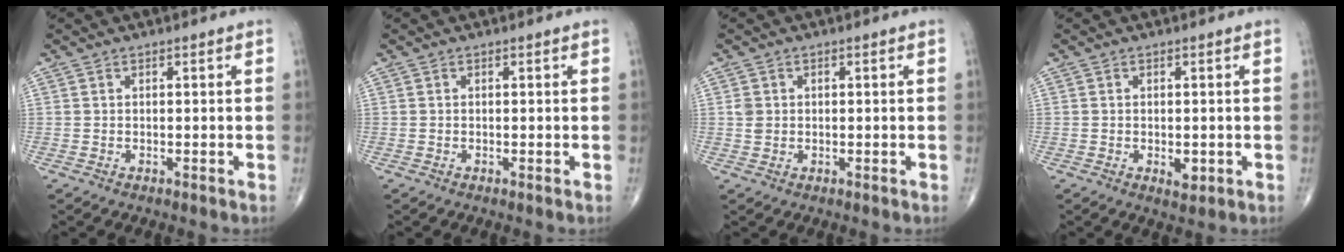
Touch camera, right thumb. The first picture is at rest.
{"total": 0.0}
{"total": 1.9, "force": [0.2, 1.7, 0.9], "torque": [-0.011, 0.003, 0.007]}
{"total": 2.5, "force": [-0.5, 1.3, 2.0], "torque": [-0.020, -0.004, -0.005]}